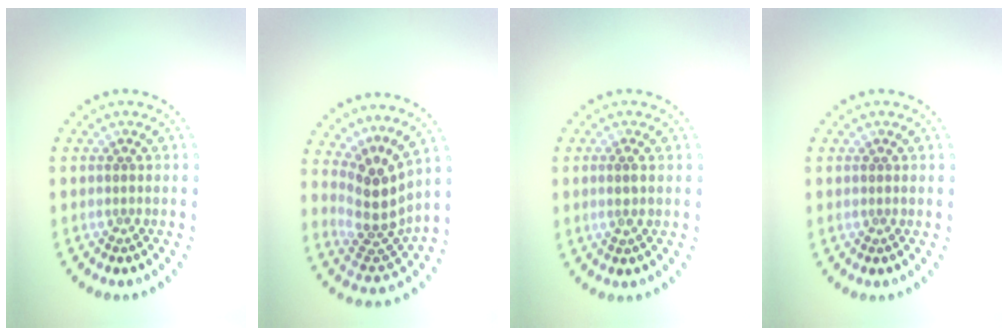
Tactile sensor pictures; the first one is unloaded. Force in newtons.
{"total": 4.2, "press": 2.9, "slide": 3.0}
{"total": 0.9, "press": 0.6, "slide": 0.6}
{"total": 0.0}